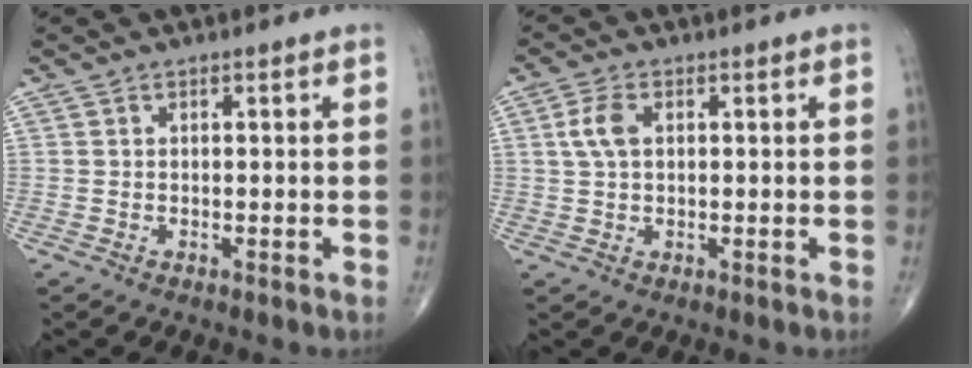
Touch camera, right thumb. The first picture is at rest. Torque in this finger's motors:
{"motor_torque": [-0.21, 0.25, 0.70, 0.28, 0.07]}